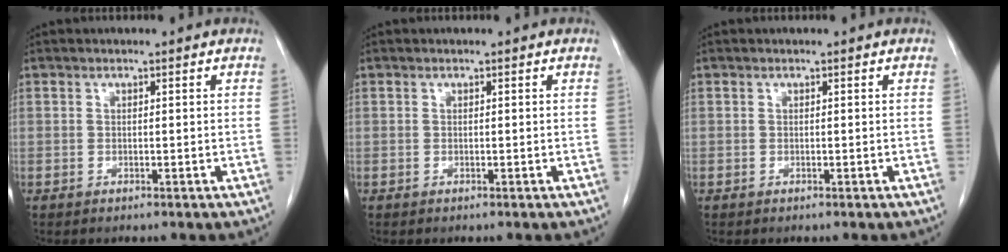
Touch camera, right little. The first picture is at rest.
{"total": 0.0}
{"total": 0.0}